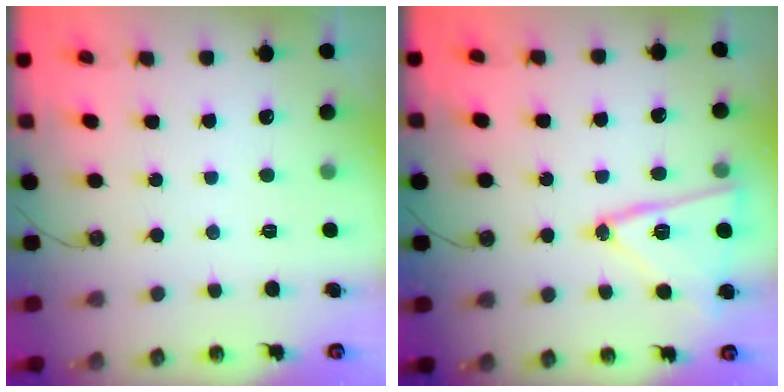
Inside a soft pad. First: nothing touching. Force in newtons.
{"total": 15.2, "press": 15.2, "slide": 0.7}